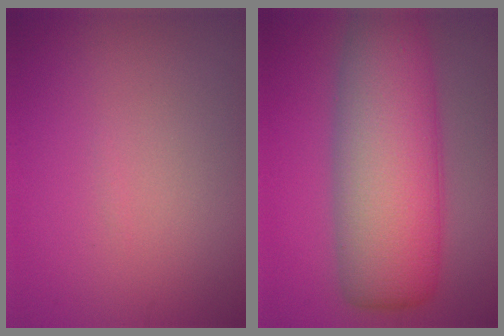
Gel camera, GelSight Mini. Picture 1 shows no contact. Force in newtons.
{"total": 10.9, "press": 10.9, "slide": 0.5}